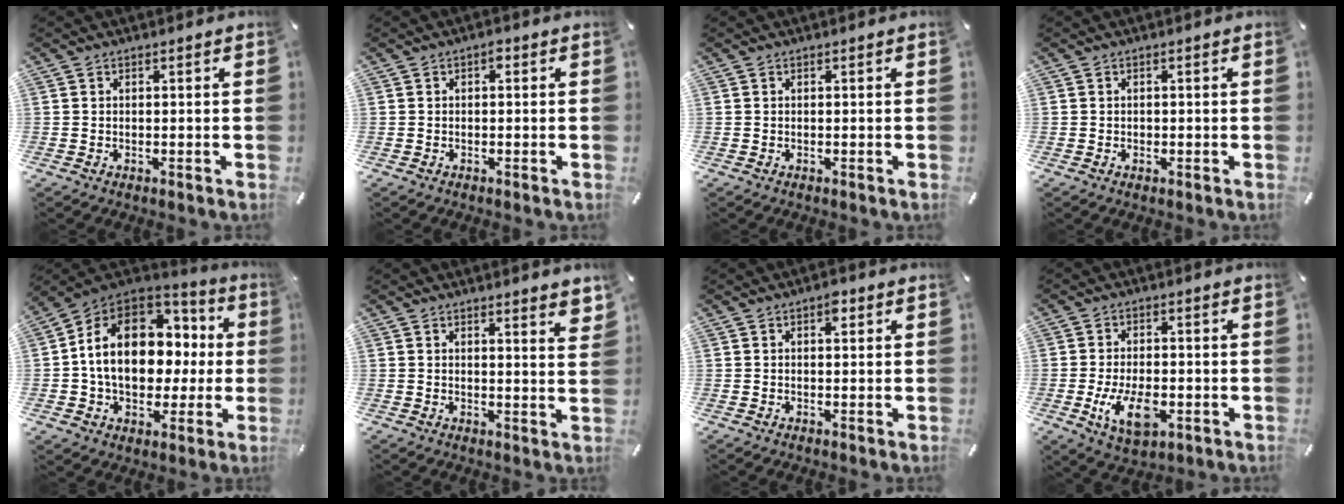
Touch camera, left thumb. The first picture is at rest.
{"total": 1.1, "force": [0.1, 0.7, 0.9], "torque": [-0.019, 0.006, 0.000]}
{"total": 0.0}
{"total": 0.6, "force": [0.0, 0.5, 0.2], "torque": [-0.004, 0.003, -0.002]}
{"total": 18.5, "force": [2.0, 13.8, 12.2], "torque": [-0.208, -0.002, 0.037]}
{"total": 2.6, "force": [2.2, 0.1, 1.4], "torque": [-0.017, -0.016, 0.036]}
{"total": 2.5, "force": [1.0, 1.3, 1.9], "torque": [-0.016, -0.003, 0.010]}
{"total": 9.6, "force": [-2.7, 5.3, 7.5], "torque": [-0.148, -0.008, -0.049]}